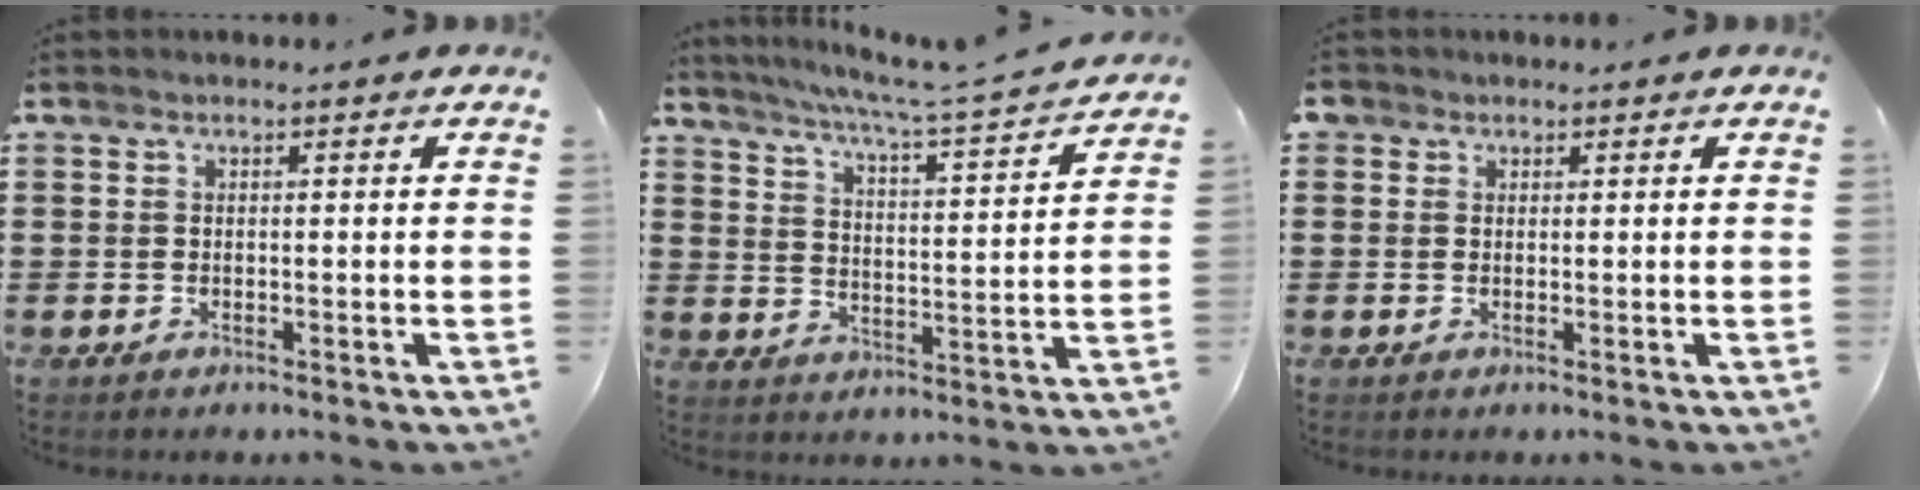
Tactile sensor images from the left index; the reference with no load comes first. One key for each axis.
{"total": 5.6, "fx": 5.1, "fy": -1.1, "fz": 2.1, "tx": -0.064, "ty": -0.043, "tz": 0.078}
{"total": 1.2, "fx": 0.6, "fy": 1.0, "fz": 0.2, "tx": -0.009, "ty": 0.007, "tz": 0.012}